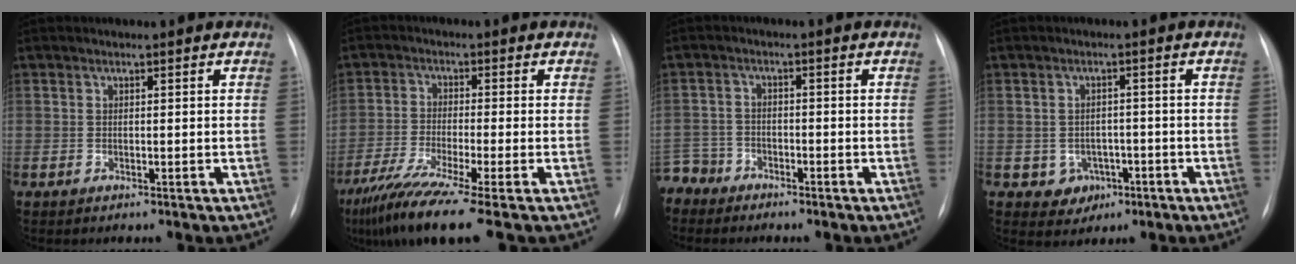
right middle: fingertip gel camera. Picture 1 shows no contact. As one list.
[{"total": 10.5, "force": [-7.2, -1.0, 7.7], "torque": [-0.135, -0.035, -0.124]}, {"total": 4.8, "force": [-4.2, 2.4, -0.7], "torque": [0.021, -0.003, -0.084]}, {"total": 3.7, "force": [-1.2, 3.3, 1.2], "torque": [-0.008, 0.009, -0.006]}]